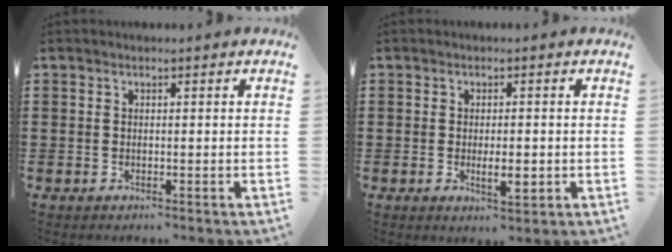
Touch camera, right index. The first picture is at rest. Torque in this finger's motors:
{"motor_torque": [0.12, -0.06, 0.27, 0.02]}